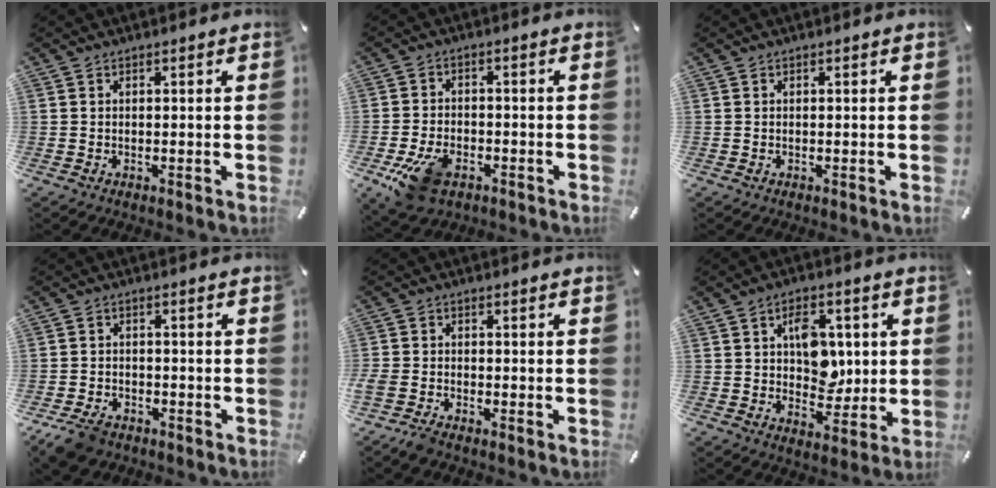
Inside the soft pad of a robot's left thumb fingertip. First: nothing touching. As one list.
[{"total": 9.8, "force": [-4.8, 6.0, 6.1], "torque": [-0.126, 0.010, -0.086]}, {"total": 0.0}, {"total": 5.4, "force": [-3.7, 3.3, 2.2], "torque": [-0.056, 0.015, -0.071]}, {"total": 3.4, "force": [-2.8, 1.5, 1.3], "torque": [-0.042, 0.010, -0.058]}, {"total": 9.6, "force": [1.7, 7.1, 6.2], "torque": [-0.073, 0.001, 0.026]}]